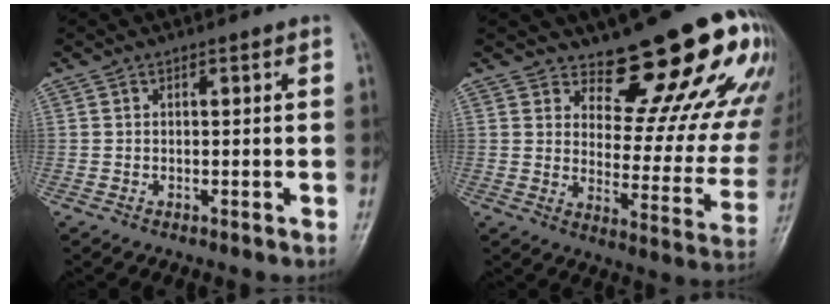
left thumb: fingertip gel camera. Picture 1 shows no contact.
{"total": 19.2, "force": [15.5, 6.2, 9.4], "torque": [-0.067, -0.131, 0.197]}